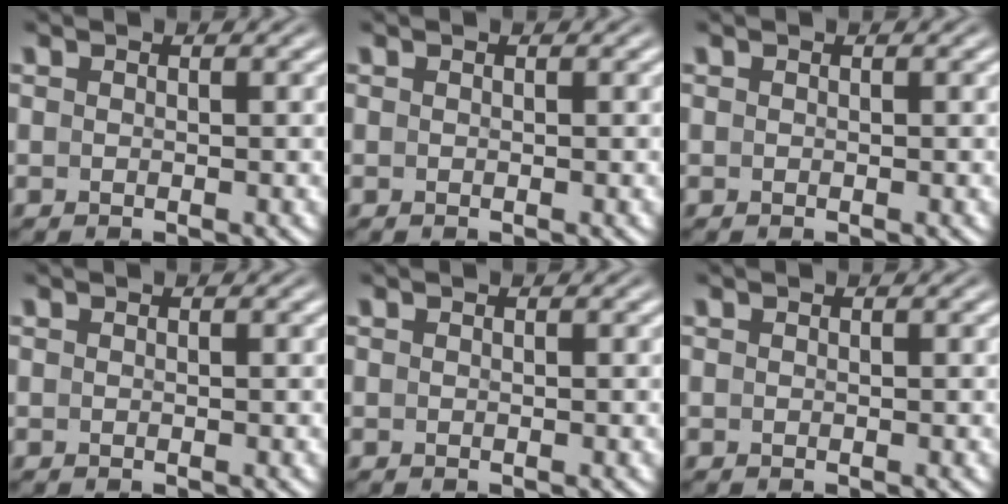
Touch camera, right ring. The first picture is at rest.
{"total": 0.0}
{"total": 0.0}
{"total": 0.0}
{"total": 0.0}
{"total": 0.0}